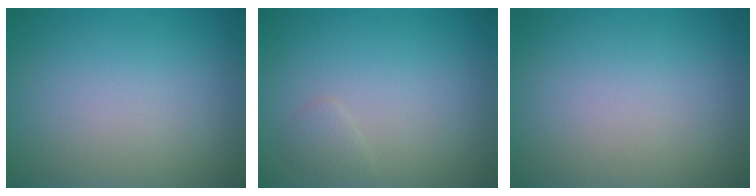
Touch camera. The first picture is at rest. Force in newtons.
{"total": 0.8, "press": 0.8, "slide": 0.0}
{"total": 0.0}